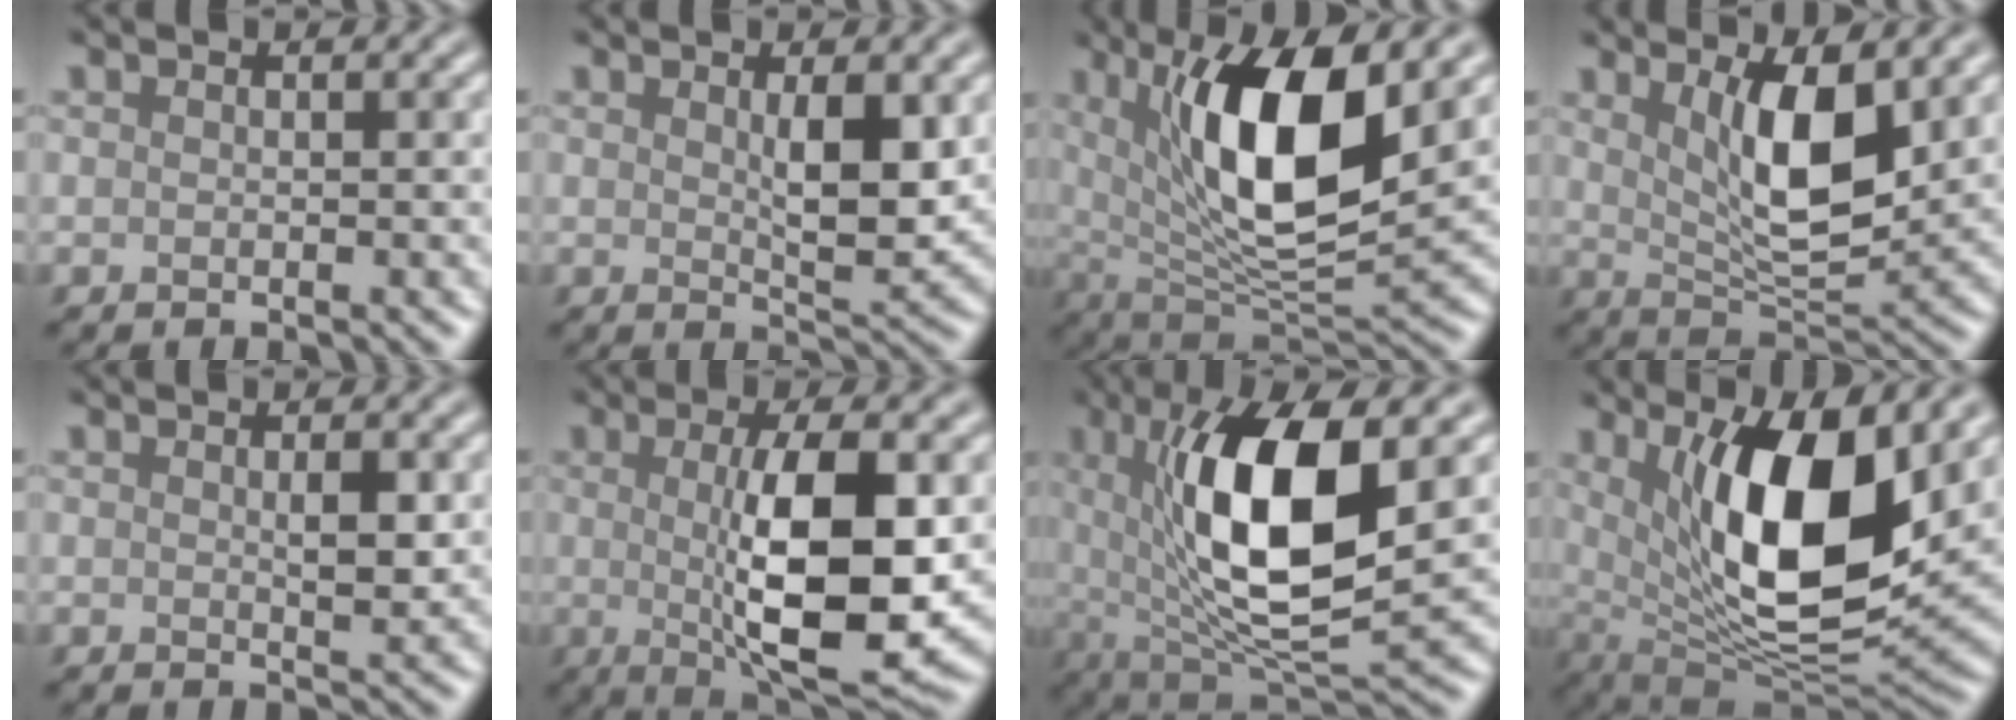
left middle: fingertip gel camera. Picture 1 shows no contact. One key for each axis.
{"total": 4.0, "fx": 1.0, "fy": 1.1, "fz": 3.7, "tx": -0.061, "ty": -0.007, "tz": 0.020}
{"total": 11.0, "fx": 3.2, "fy": 3.8, "fz": 9.8, "tx": -0.165, "ty": -0.015, "tz": 0.061}
{"total": 7.1, "fx": 2.3, "fy": 2.3, "fz": 6.3, "tx": -0.112, "ty": -0.010, "tz": 0.044}
{"total": 1.8, "fx": 0.4, "fy": 0.4, "fz": 1.7, "tx": -0.028, "ty": -0.003, "tz": 0.007}
{"total": 10.0, "fx": 0.0, "fy": 2.8, "fz": 9.6, "tx": -0.147, "ty": -0.009, "tz": 0.007}
{"total": 12.1, "fx": 2.4, "fy": 4.3, "fz": 11.0, "tx": -0.191, "ty": -0.004, "tz": 0.043}
{"total": 11.9, "fx": 3.1, "fy": 4.3, "fz": 10.7, "tx": -0.171, "ty": -0.019, "tz": 0.057}